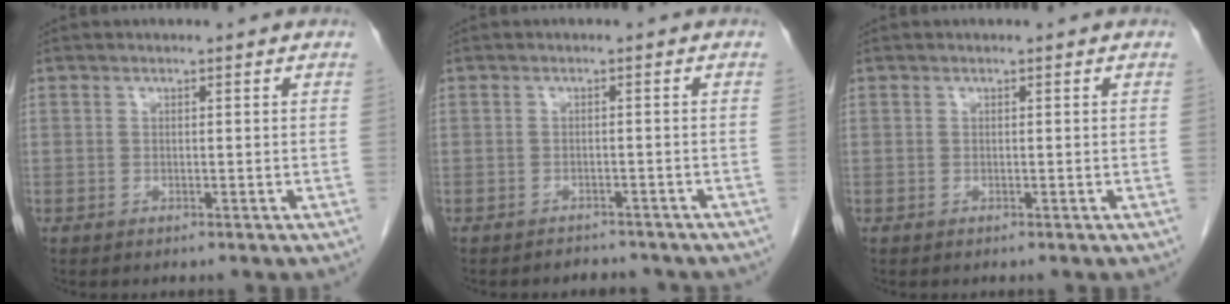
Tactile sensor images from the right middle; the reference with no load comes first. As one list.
[{"total": 4.6, "force": [-4.1, 1.9, 0.5], "torque": [-0.008, 0.003, -0.045]}, {"total": 0.0}]